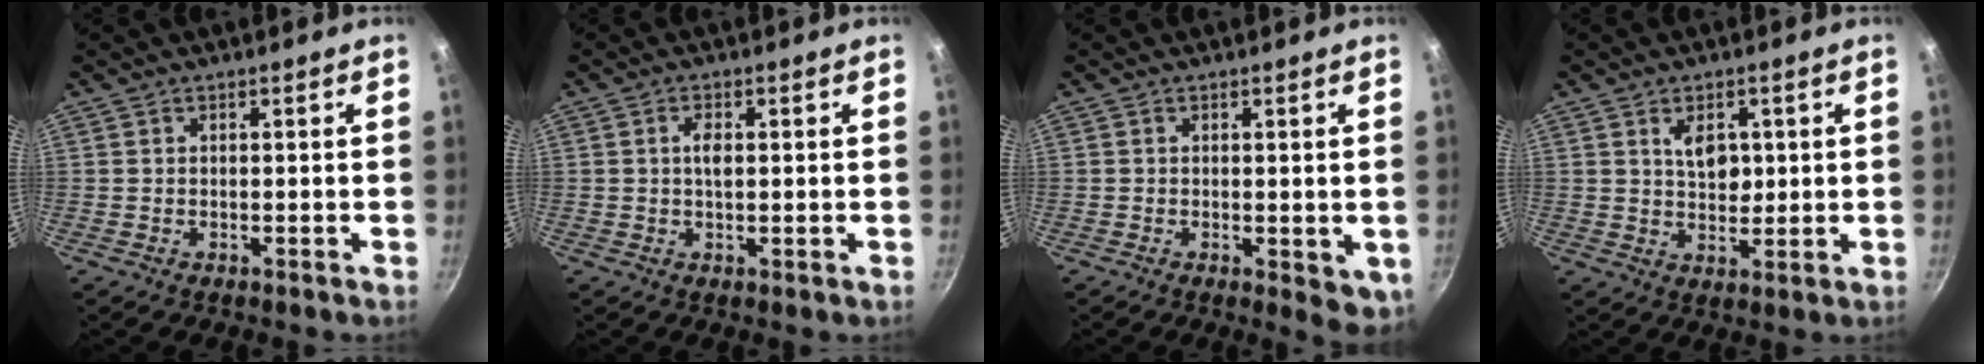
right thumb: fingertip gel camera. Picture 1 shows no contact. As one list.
[{"total": 3.2, "force": [0.8, 2.0, 2.4], "torque": [-0.028, -0.002, 0.012]}, {"total": 5.0, "force": [-0.6, 2.3, 4.4], "torque": [-0.052, -0.011, -0.005]}, {"total": 5.6, "force": [1.6, 3.6, 4.0], "torque": [-0.045, -0.013, 0.027]}]